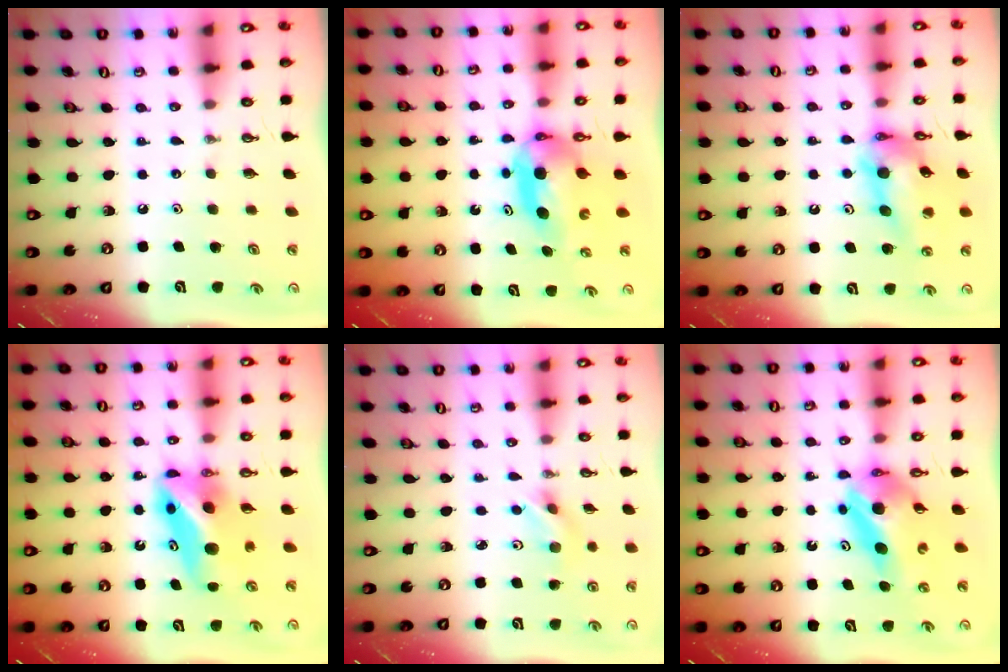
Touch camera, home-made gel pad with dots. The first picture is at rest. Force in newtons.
{"total": 7.5, "press": 5.7, "slide": 4.9}
{"total": 15.1, "press": 15.0, "slide": 1.4}
{"total": 9.4, "press": 9.2, "slide": 1.7}
{"total": 3.8, "press": 2.8, "slide": 2.6}
{"total": 9.6, "press": 9.5, "slide": 0.9}